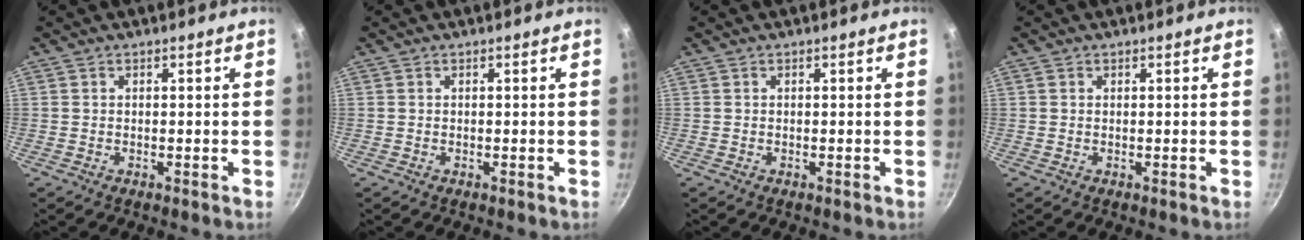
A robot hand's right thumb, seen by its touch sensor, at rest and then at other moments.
{"total": 0.0}
{"total": 0.0}
{"total": 0.0}